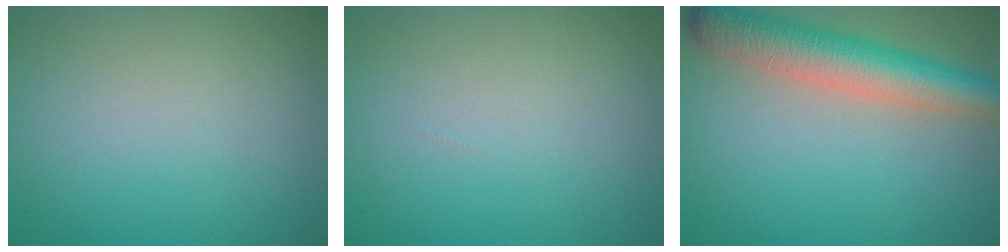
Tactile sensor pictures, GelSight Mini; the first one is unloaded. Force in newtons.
{"total": 0.0}
{"total": 6.7, "press": 6.7, "slide": 0.3}